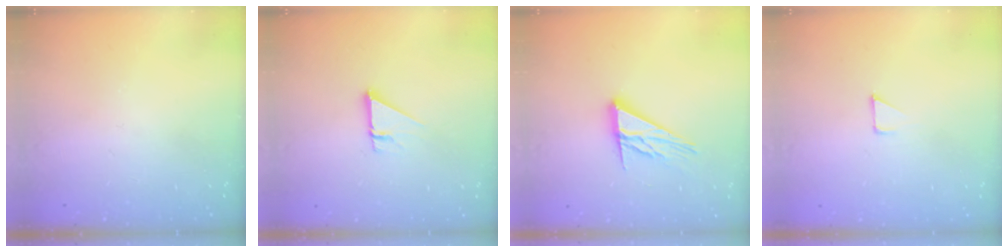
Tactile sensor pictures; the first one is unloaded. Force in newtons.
{"total": 2.7, "press": 2.7, "slide": 0.2}
{"total": 12.3, "press": 12.3, "slide": 1.2}
{"total": 3.4, "press": 3.4, "slide": 0.3}